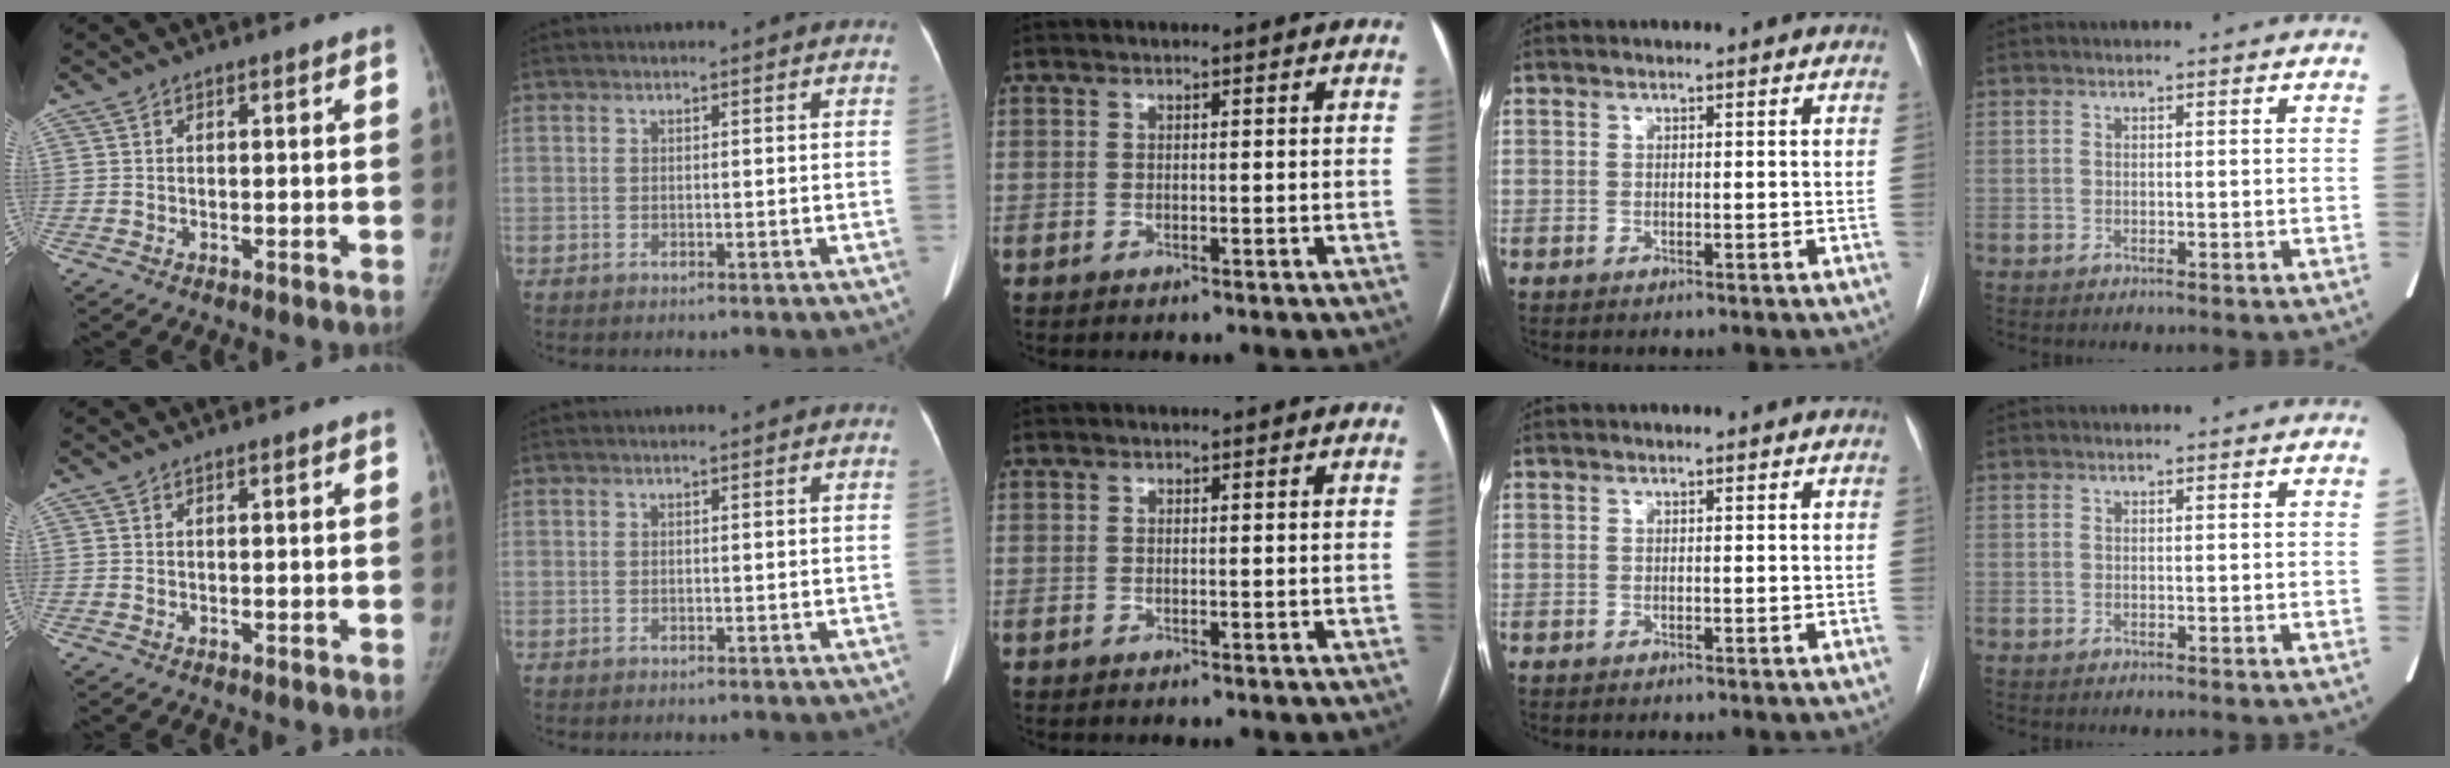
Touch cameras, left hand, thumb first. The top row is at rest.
{}